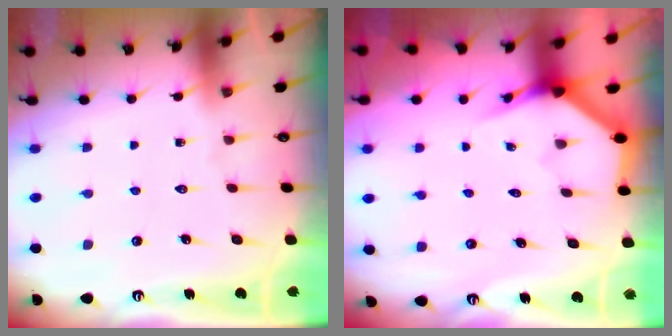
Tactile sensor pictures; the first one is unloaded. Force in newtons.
{"total": 3.9, "press": 3.9, "slide": 0.4}